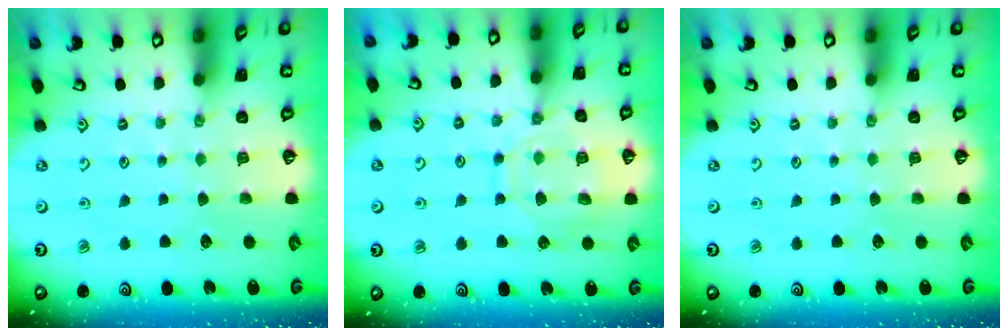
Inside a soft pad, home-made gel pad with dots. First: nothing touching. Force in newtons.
{"total": 12.4, "press": 12.4, "slide": 1.0}
{"total": 0.0}